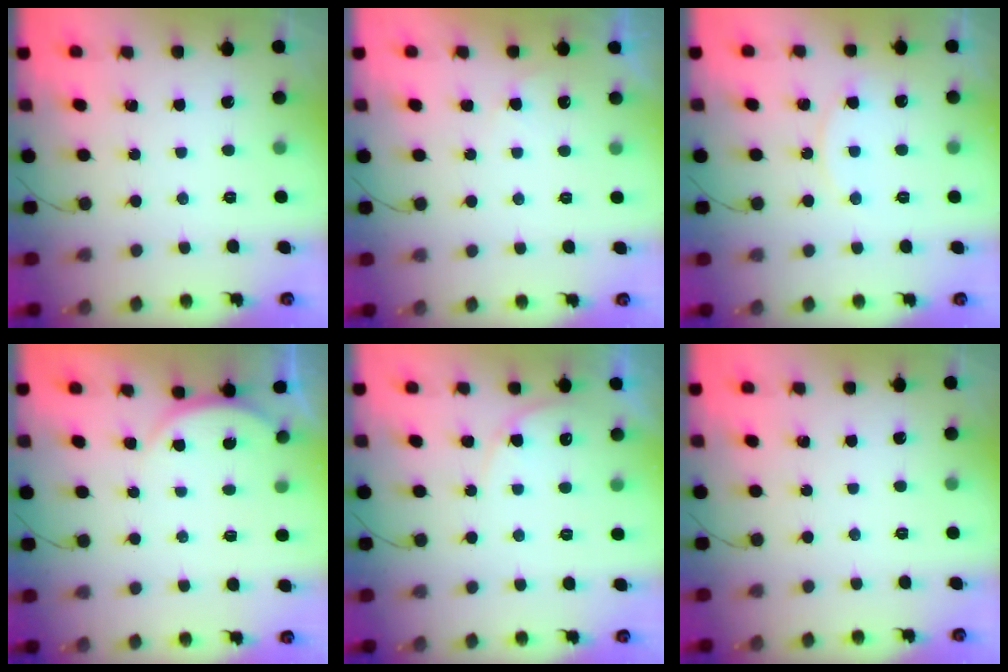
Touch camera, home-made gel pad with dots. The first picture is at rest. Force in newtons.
{"total": 3.2, "press": 3.2, "slide": 0.0}
{"total": 6.1, "press": 6.1, "slide": 0.6}
{"total": 3.9, "press": 3.9, "slide": 0.6}
{"total": 5.3, "press": 5.2, "slide": 0.4}
{"total": 0.0}